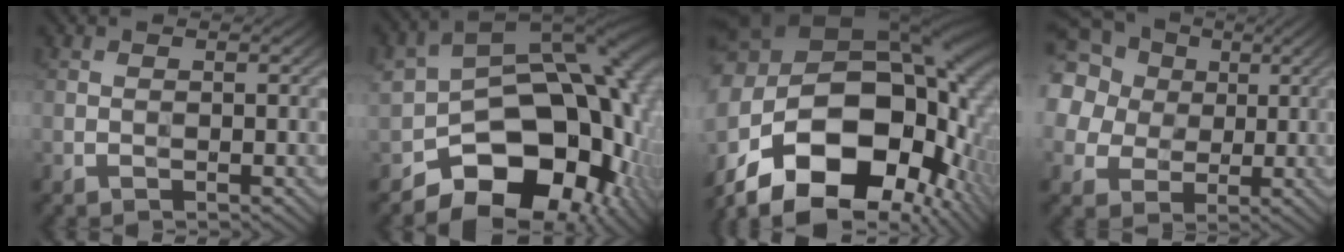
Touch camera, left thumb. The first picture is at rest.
{"total": 18.3, "force": [-5.9, 12.2, 12.3], "torque": [-0.159, -0.046, -0.071]}
{"total": 23.5, "force": [-7.2, 14.9, 16.7], "torque": [-0.346, -0.046, -0.099]}
{"total": 17.9, "force": [6.1, 15.0, 7.5], "torque": [-0.249, 0.019, 0.090]}